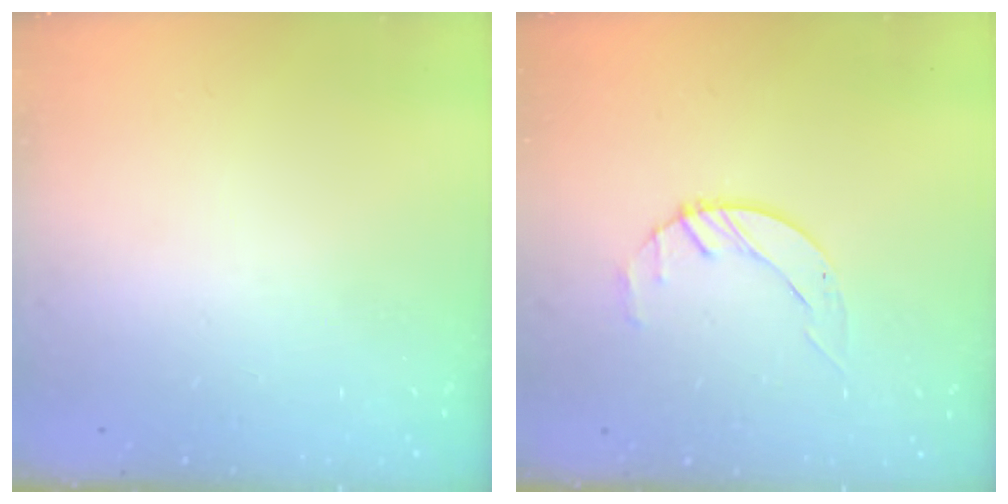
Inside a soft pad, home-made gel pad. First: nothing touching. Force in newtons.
{"total": 2.1, "press": 2.0, "slide": 0.3}